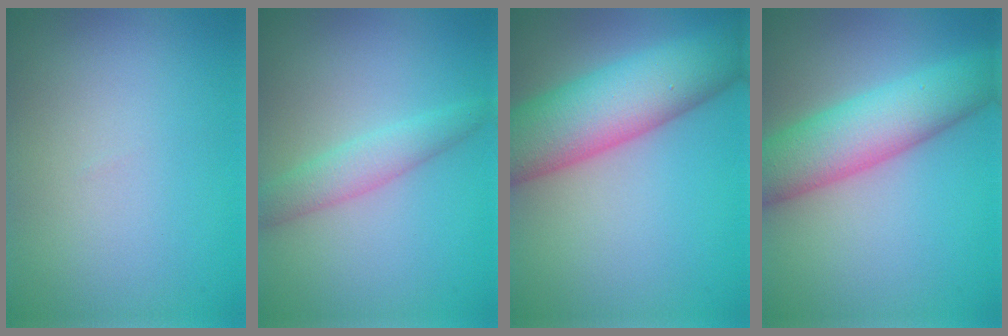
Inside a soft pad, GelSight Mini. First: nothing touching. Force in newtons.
{"total": 2.6, "press": 2.6, "slide": 0.1}
{"total": 9.2, "press": 9.2, "slide": 0.5}
{"total": 7.3, "press": 7.3, "slide": 0.2}